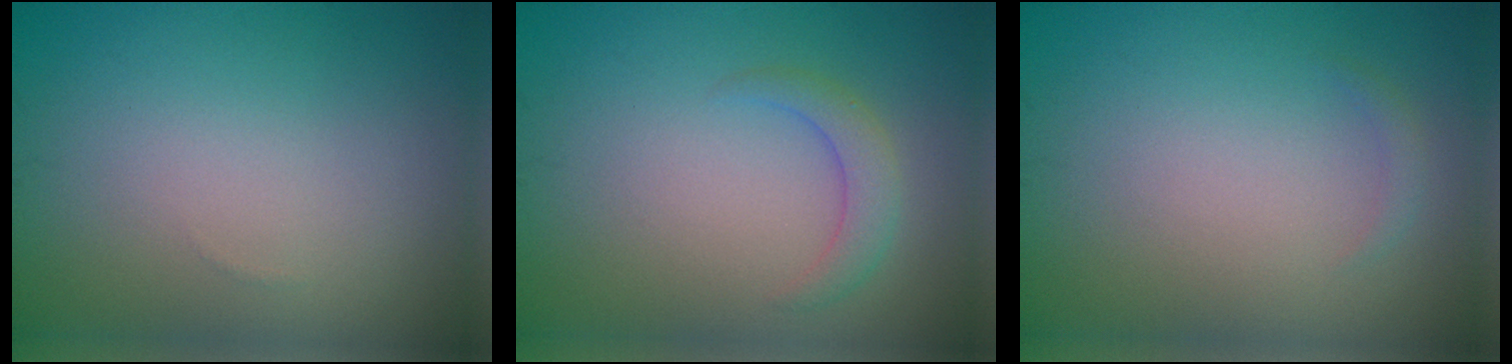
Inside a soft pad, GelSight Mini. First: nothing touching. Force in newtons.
{"total": 2.0, "press": 2.0, "slide": 0.1}
{"total": 0.7, "press": 0.7, "slide": 0.1}